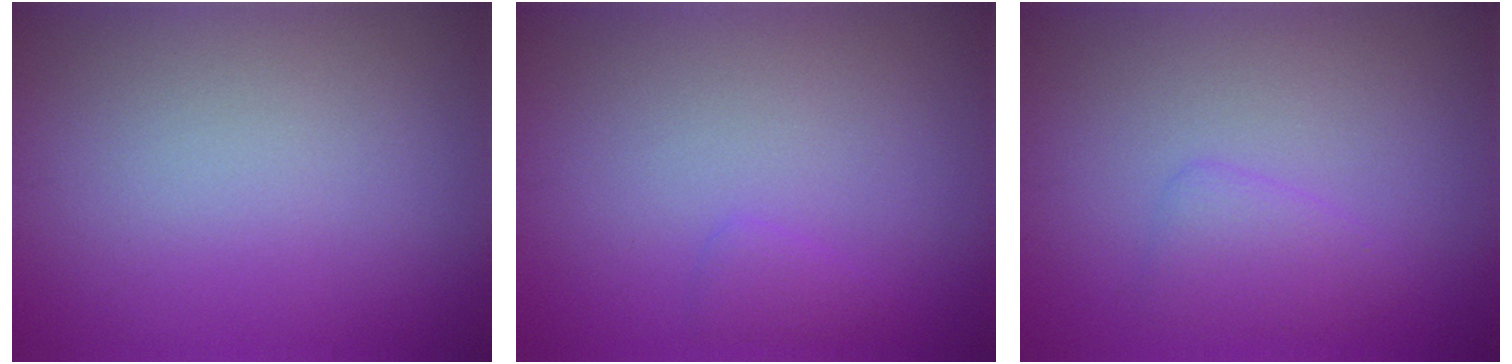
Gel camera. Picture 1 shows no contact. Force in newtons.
{"total": 0.9, "press": 0.9, "slide": 0.0}
{"total": 1.8, "press": 1.8, "slide": 0.0}